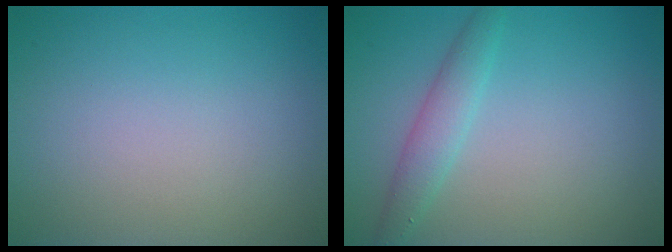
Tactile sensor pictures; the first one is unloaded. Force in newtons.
{"total": 2.3, "press": 2.3, "slide": 0.1}